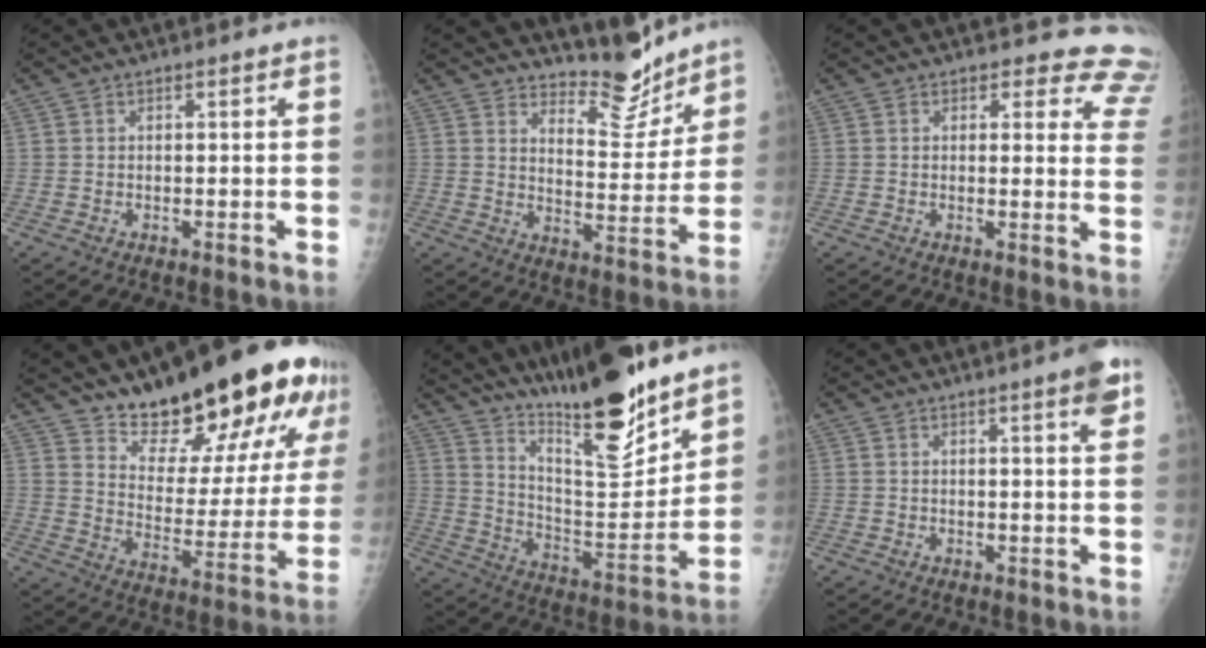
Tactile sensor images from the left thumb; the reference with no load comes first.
{"total": 9.6, "force": [9.0, 2.8, 2.2], "torque": [-0.002, -0.082, 0.145]}
{"total": 11.2, "force": [10.2, 4.4, 1.6], "torque": [0.044, -0.073, 0.070]}
{"total": 25.7, "force": [18.3, 9.2, 15.5], "torque": [-0.184, -0.104, 0.268]}
{"total": 21.6, "force": [16.9, 4.2, 12.8], "torque": [-0.176, -0.109, 0.285]}
{"total": 4.2, "force": [2.3, 0.2, 3.5], "torque": [-0.040, -0.010, 0.028]}